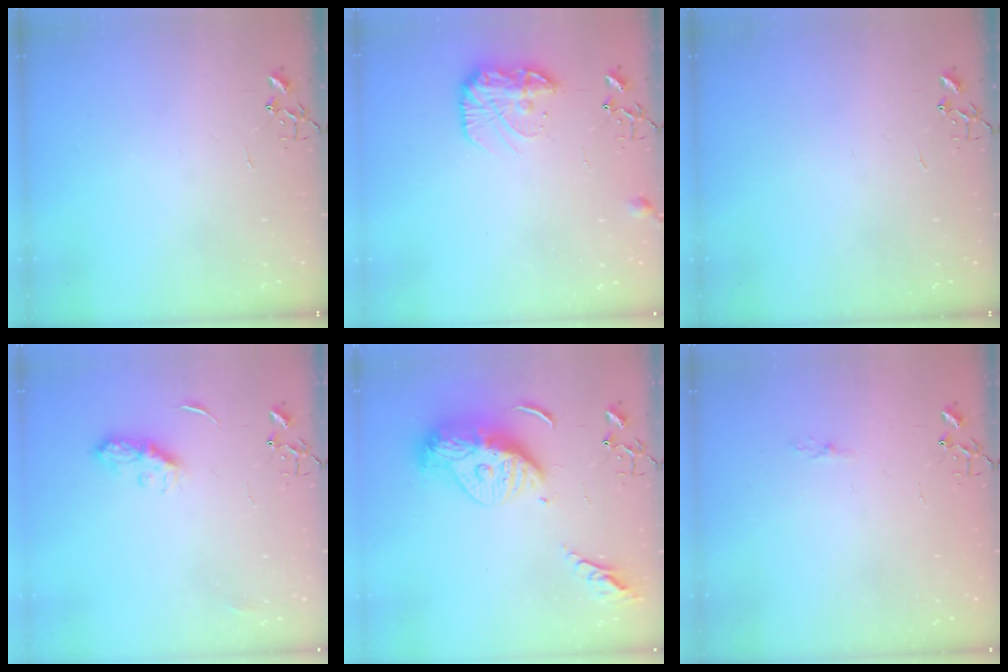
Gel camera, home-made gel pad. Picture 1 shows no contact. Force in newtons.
{"total": 12.8, "press": 12.8, "slide": 0.7}
{"total": 0.0}
{"total": 7.2, "press": 7.2, "slide": 0.3}
{"total": 16.9, "press": 16.8, "slide": 1.6}
{"total": 3.3, "press": 3.3, "slide": 0.4}